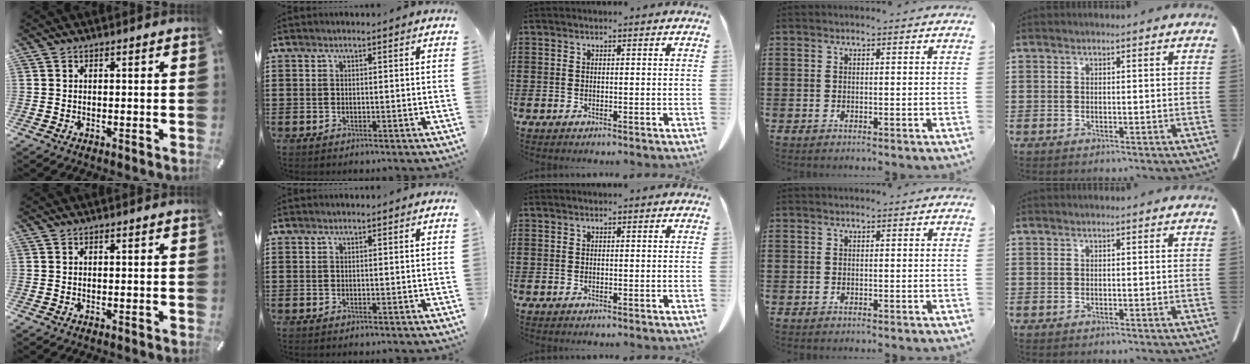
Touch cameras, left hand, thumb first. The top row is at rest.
{}